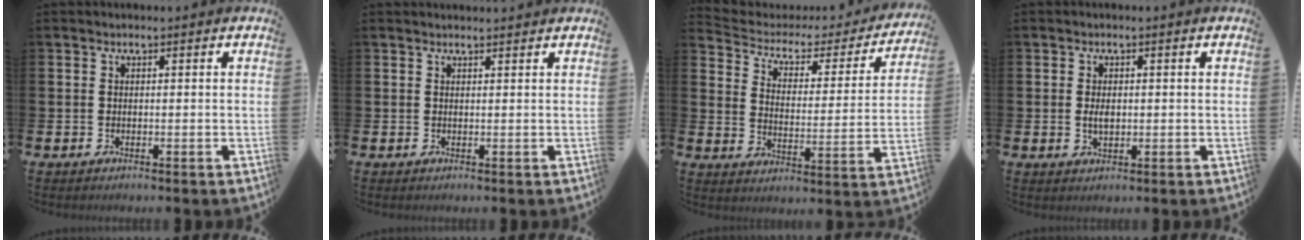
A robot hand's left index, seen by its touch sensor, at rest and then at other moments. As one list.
[{"total": 0.9, "force": [0.9, 0.0, 0.1], "torque": [0.006, -0.003, 0.014]}, {"total": 4.5, "force": [3.4, 2.6, 1.5], "torque": [-0.057, -0.023, 0.047]}, {"total": 2.1, "force": [0.1, 1.2, 1.7], "torque": [-0.023, 0.000, -0.002]}]